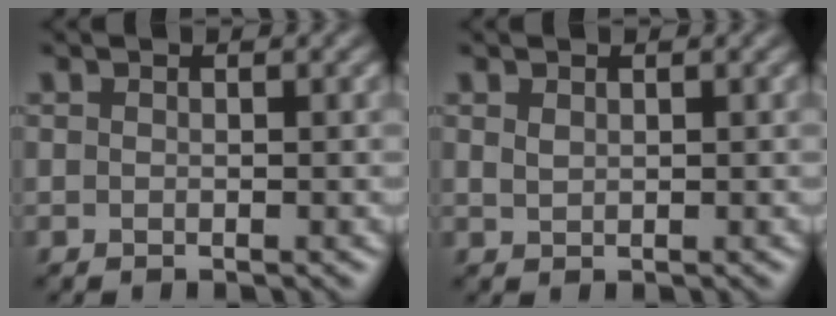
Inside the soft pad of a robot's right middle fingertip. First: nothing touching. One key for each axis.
{"total": 0.8, "fx": 0.5, "fy": 0.4, "fz": 0.4, "tx": -0.014, "ty": -0.001, "tz": 0.012}